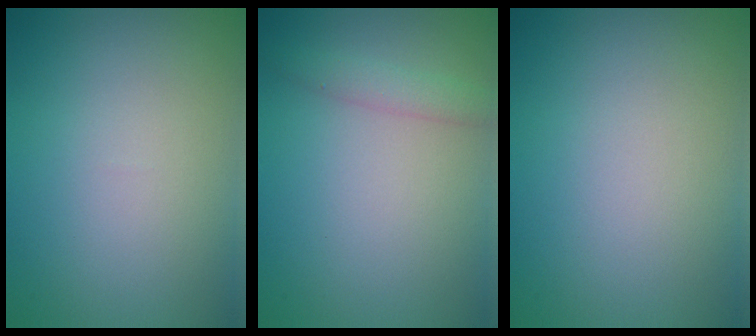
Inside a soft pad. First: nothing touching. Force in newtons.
{"total": 1.7, "press": 1.7, "slide": 0.0}
{"total": 0.0}